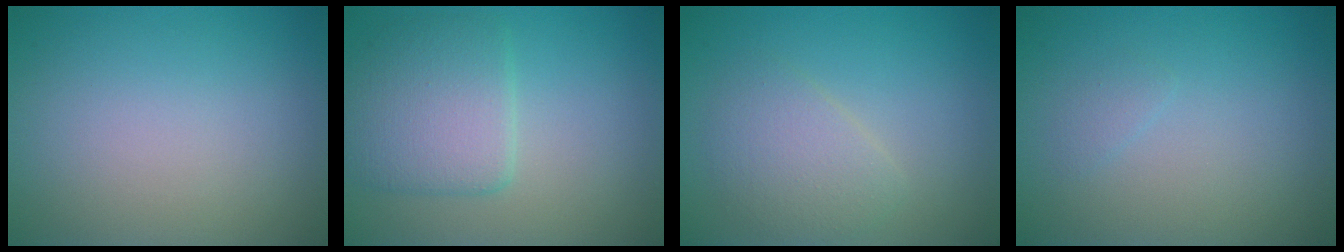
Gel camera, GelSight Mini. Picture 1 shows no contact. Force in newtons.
{"total": 4.6, "press": 4.6, "slide": 0.4}
{"total": 2.8, "press": 2.8, "slide": 0.0}
{"total": 0.7, "press": 0.7, "slide": 0.1}